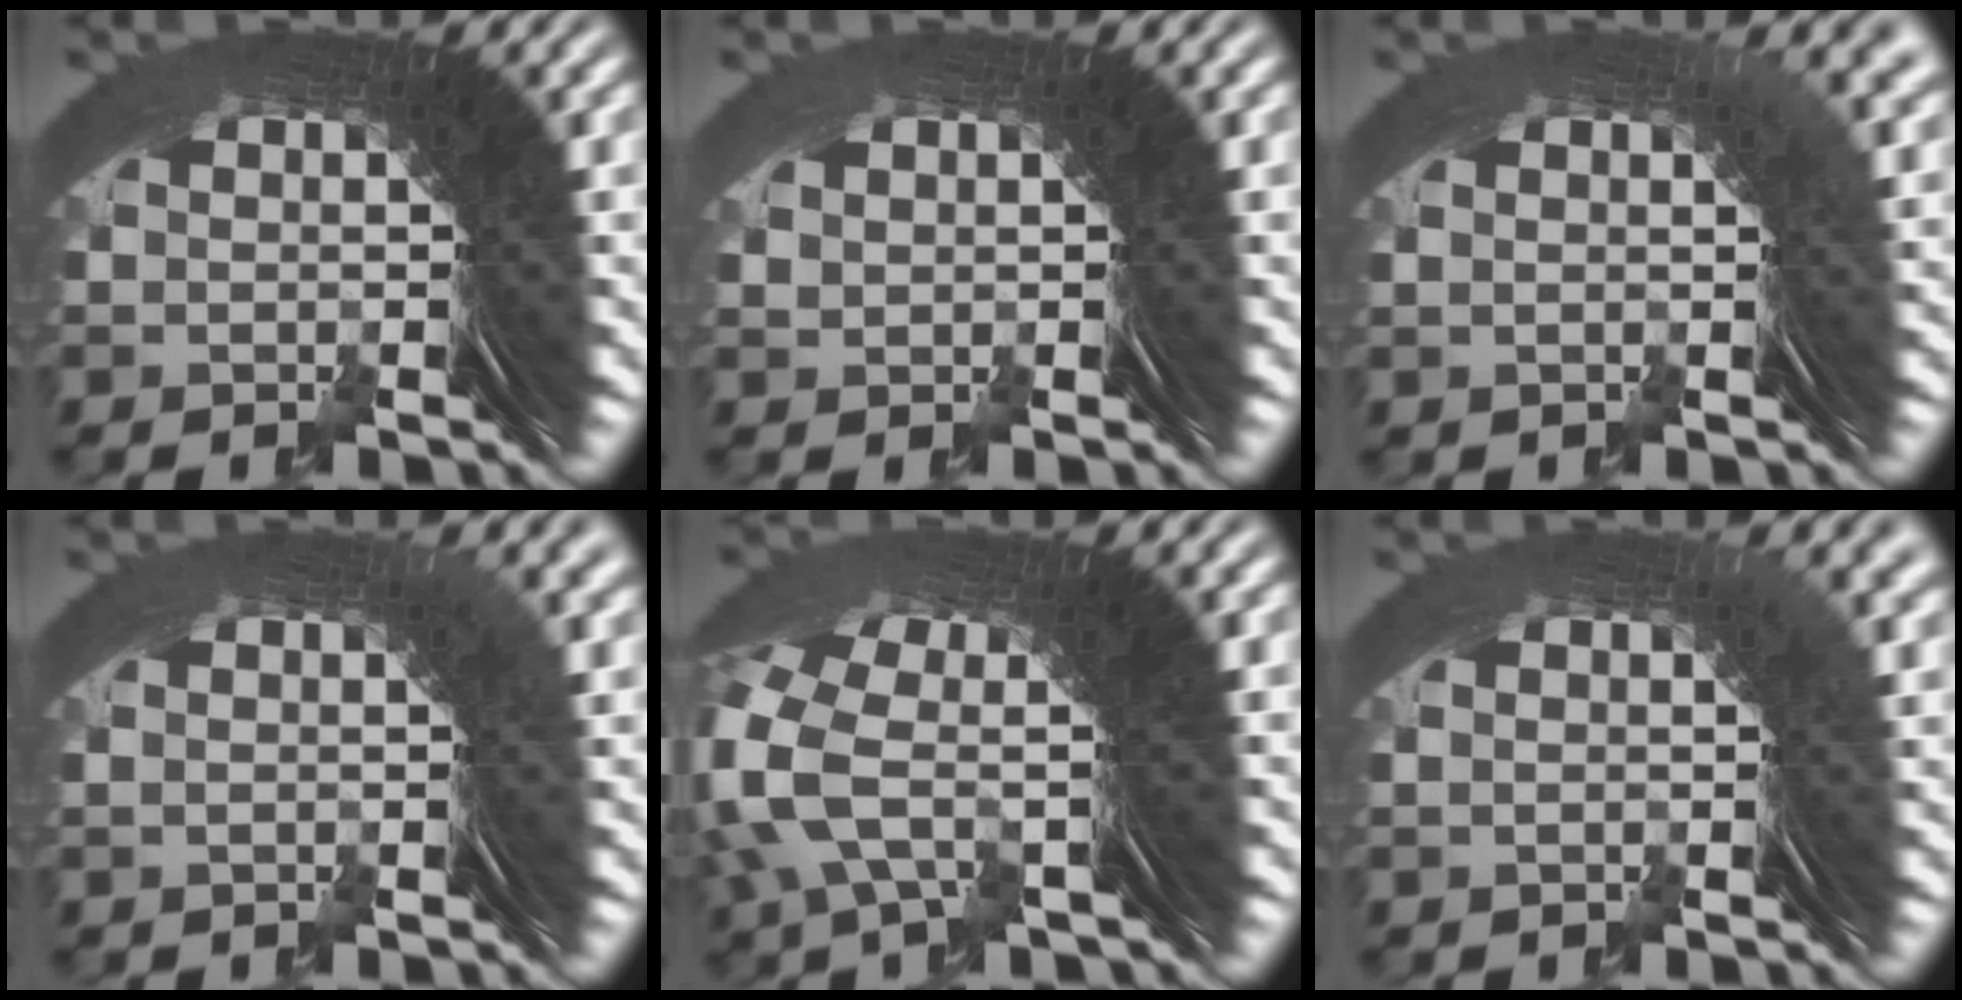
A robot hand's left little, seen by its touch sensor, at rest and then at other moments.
{"total": 0.9, "force": [0.5, -0.5, -0.6], "torque": [0.023, 0.003, 0.019]}
{"total": 3.8, "force": [1.3, 1.3, 3.3], "torque": [-0.008, 0.025, 0.005]}
{"total": 2.3, "force": [0.9, 0.5, 2.1], "torque": [0.001, 0.022, 0.004]}
{"total": 7.3, "force": [1.5, 4.0, 6.0], "torque": [-0.133, -0.008, 0.021]}
{"total": 2.8, "force": [1.1, 0.8, 2.5], "torque": [-0.001, 0.024, 0.004]}